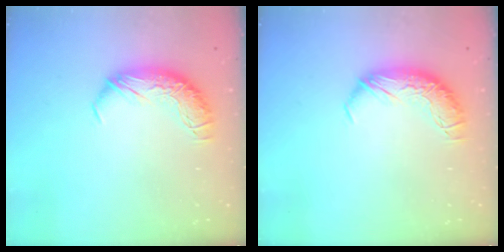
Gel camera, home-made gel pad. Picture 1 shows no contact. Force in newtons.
{"total": 0.0}